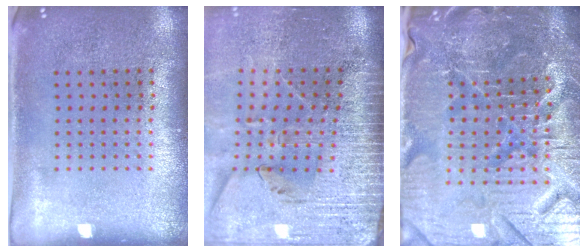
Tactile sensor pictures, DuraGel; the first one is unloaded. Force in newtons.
{"total": 3.9, "press": 3.4, "slide": 1.9}
{"total": 5.9, "press": 5.5, "slide": 2.1}